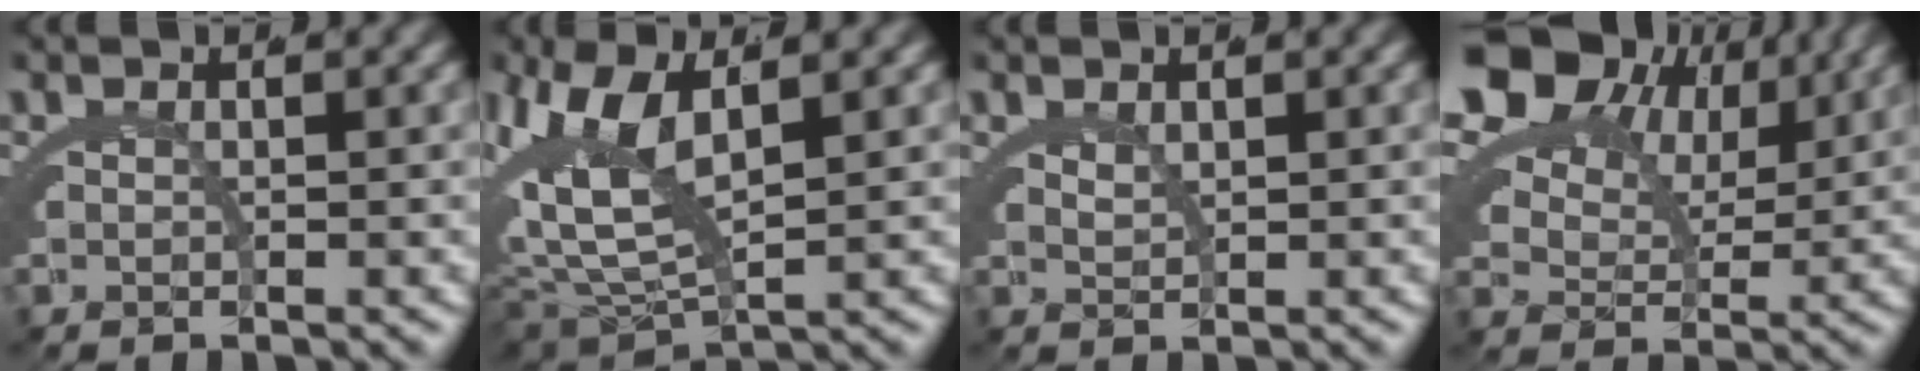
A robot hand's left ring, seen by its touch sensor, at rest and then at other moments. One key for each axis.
{"total": 9.4, "fx": 2.4, "fy": 5.3, "fz": 7.4, "tx": -0.174, "ty": -0.010, "tz": 0.049}
{"total": 1.3, "fx": 1.1, "fy": -0.6, "fz": 0.3, "tx": -0.008, "ty": -0.011, "tz": 0.031}
{"total": 10.7, "fx": 4.7, "fy": 7.3, "fz": 6.3, "tx": -0.127, "ty": 0.001, "tz": 0.074}